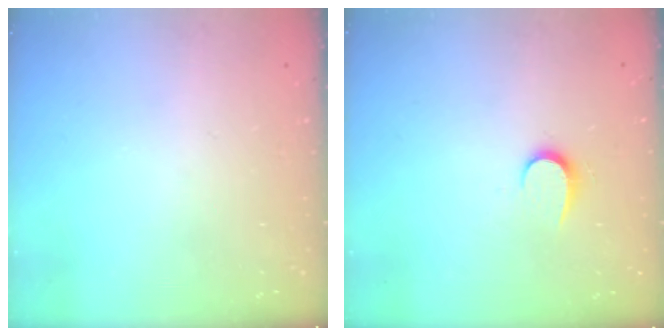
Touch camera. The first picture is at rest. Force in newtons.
{"total": 6.1, "press": 6.1, "slide": 0.7}